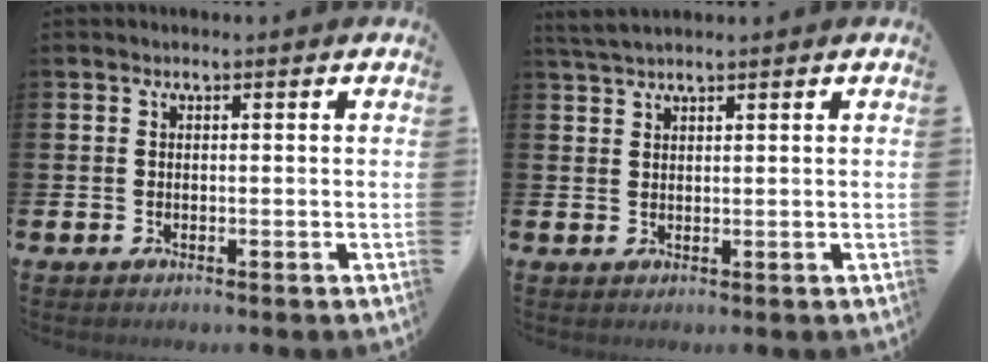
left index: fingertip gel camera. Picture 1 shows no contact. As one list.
[{"total": 1.2, "force": [1.1, 0.2, 0.1], "torque": [0.001, 0.001, 0.021]}]